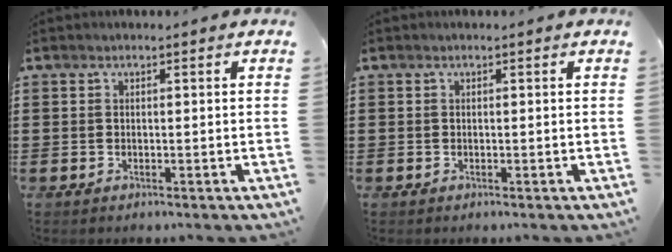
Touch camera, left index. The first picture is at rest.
{"total": 0.0}